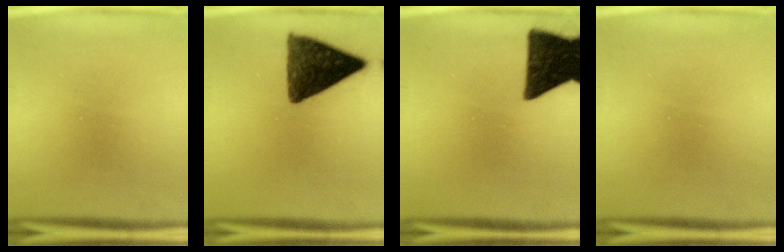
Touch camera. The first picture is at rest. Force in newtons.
{"total": 12.6}
{"total": 15.1}
{"total": 0.0}